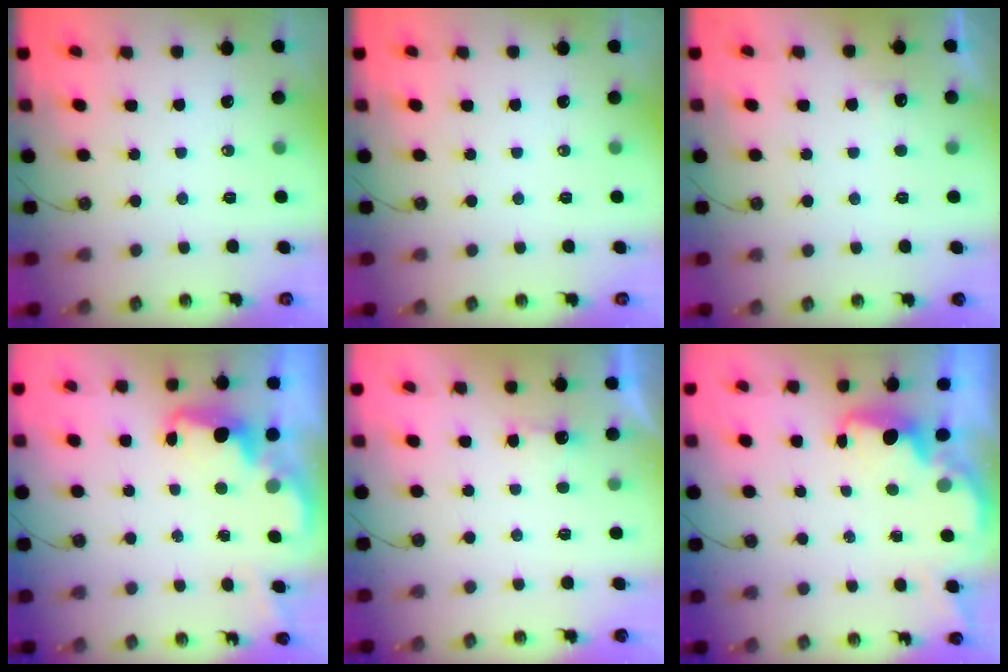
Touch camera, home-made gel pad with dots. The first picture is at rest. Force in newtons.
{"total": 0.0}
{"total": 2.1, "press": 1.9, "slide": 0.9}
{"total": 2.4, "press": 2.3, "slide": 0.5}
{"total": 1.8, "press": 1.6, "slide": 0.9}
{"total": 1.9, "press": 1.7, "slide": 0.7}